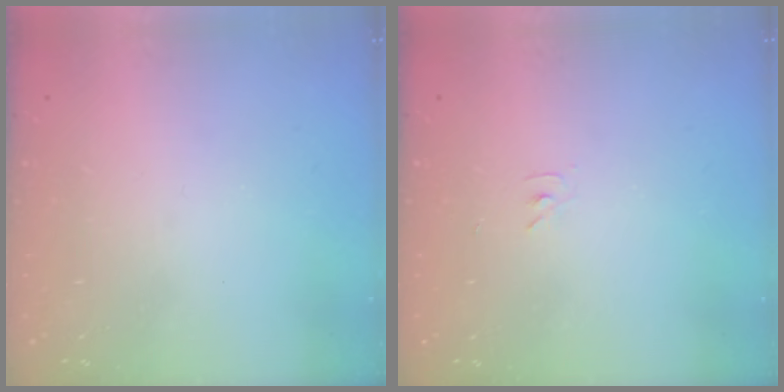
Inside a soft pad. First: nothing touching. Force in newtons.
{"total": 3.5, "press": 3.5, "slide": 0.5}